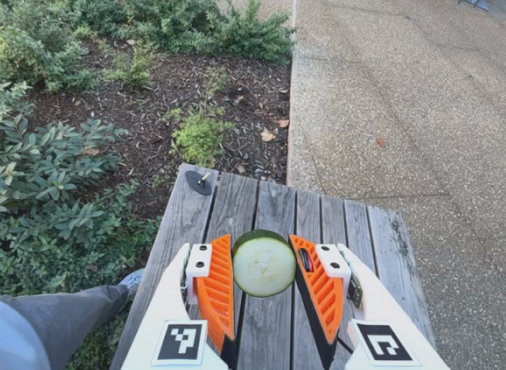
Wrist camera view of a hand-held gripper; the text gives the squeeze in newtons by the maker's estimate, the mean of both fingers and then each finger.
{"total": 8.7, "left": 8.6, "right": 8.8}